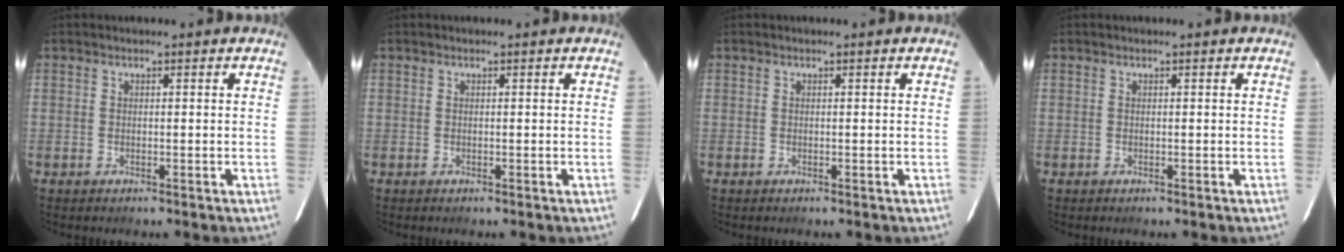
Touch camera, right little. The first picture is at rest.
{"total": 0.0}
{"total": 0.0}
{"total": 0.0}